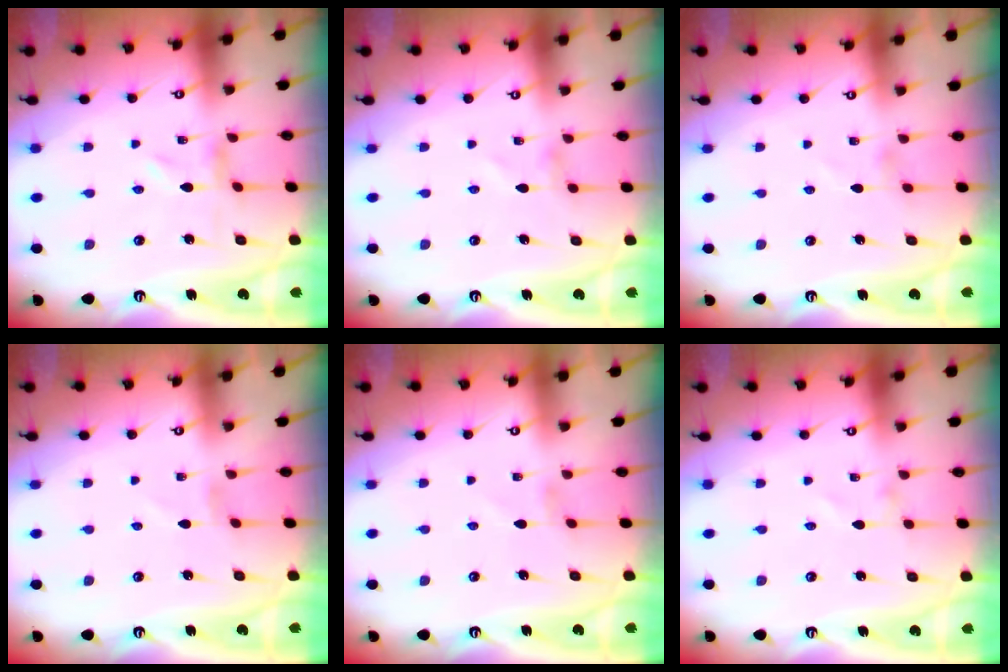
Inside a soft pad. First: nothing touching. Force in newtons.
{"total": 0.0}
{"total": 0.0}
{"total": 0.0}
{"total": 0.8, "press": 0.7, "slide": 0.2}
{"total": 1.4, "press": 1.4, "slide": 0.0}